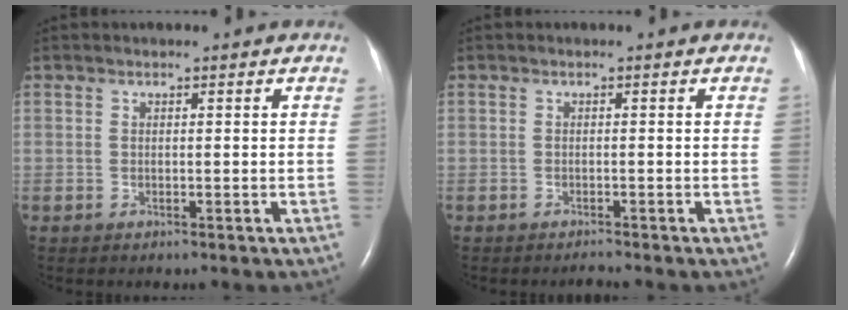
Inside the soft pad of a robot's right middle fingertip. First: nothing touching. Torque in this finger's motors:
{"motor_torque": [-0.33, 0.13, -0.03, -0.01]}